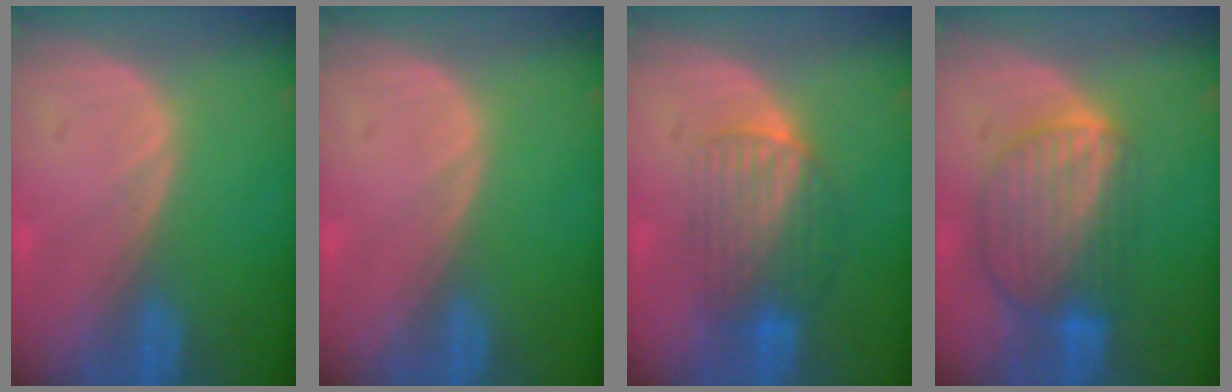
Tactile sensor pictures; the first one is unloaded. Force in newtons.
{"total": 0.0}
{"total": 6.5, "press": 6.4, "slide": 1.0}
{"total": 8.9, "press": 7.7, "slide": 4.4}